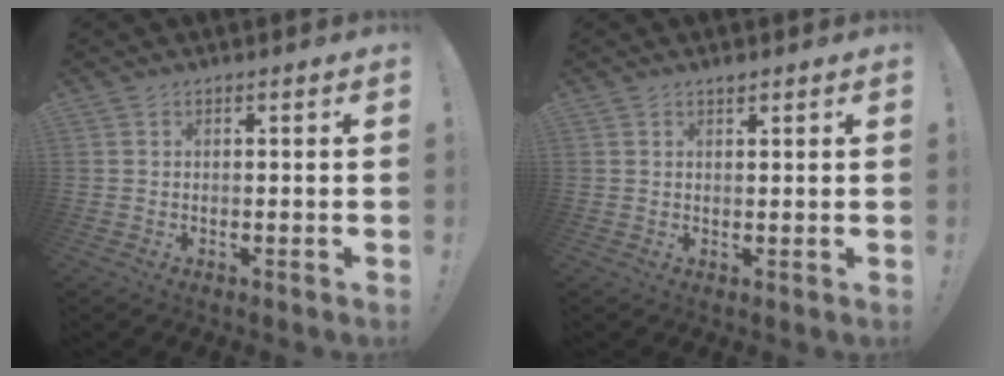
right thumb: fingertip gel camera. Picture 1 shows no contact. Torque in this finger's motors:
{"motor_torque": [0.14, -0.31, -0.22, -0.11, 0.11]}